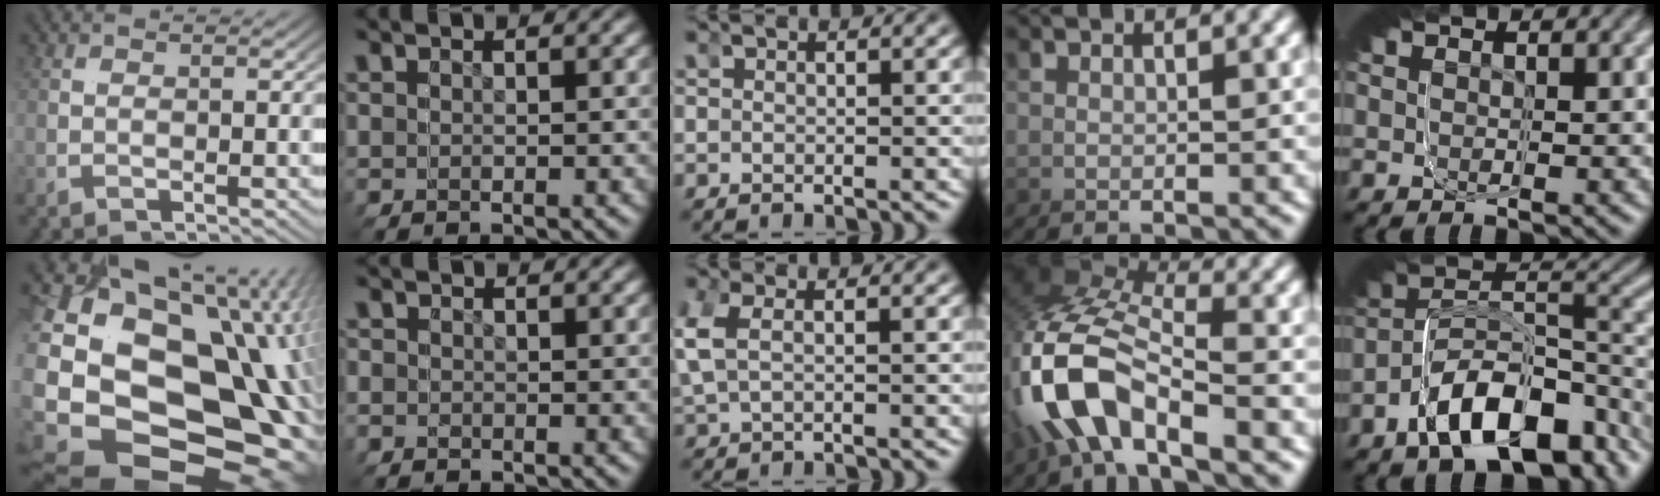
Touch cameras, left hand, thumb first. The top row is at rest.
{"thumb": {"total": 25.0, "force": [-4.1, 17.5, 17.4], "torque": [-0.331, -0.061, -0.051]}, "index": {"total": 1.9, "force": [-0.7, 1.5, -0.9], "torque": [-0.010, -0.025, 0.002]}, "middle": {"total": 2.8, "force": [1.0, 1.6, 2.1], "torque": [-0.064, 0.002, 0.024]}, "ring": {"total": 4.0, "force": [-0.6, 2.6, 3.0], "torque": [-0.141, -0.007, -0.019]}, "little": {"total": 8.3, "force": [-7.6, 2.7, 2.1], "torque": [-0.054, -0.010, -0.113]}}